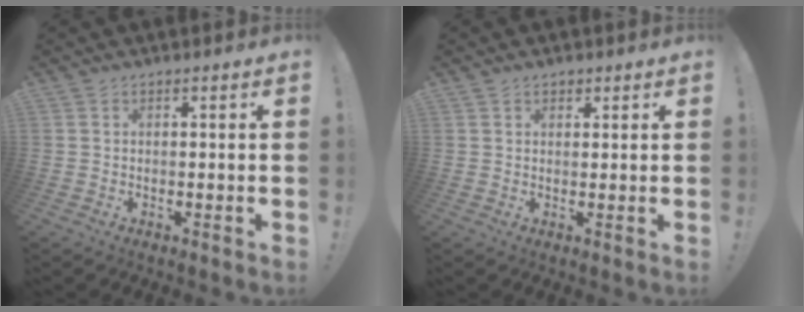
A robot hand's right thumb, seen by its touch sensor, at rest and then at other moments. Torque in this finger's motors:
{"motor_torque": [-0.28, -0.16, 0.11, -0.18, 0.05]}